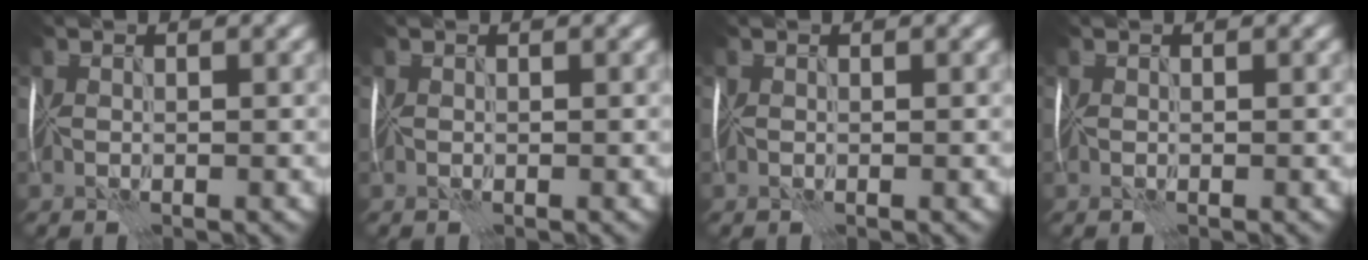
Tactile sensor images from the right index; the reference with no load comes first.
{"total": 0.0}
{"total": 0.0}
{"total": 0.0}